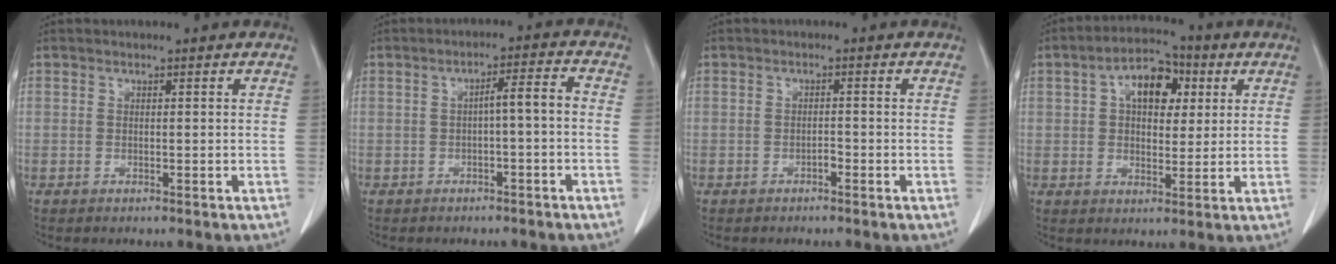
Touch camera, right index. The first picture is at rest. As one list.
[{"total": 3.7, "force": [-0.7, 0.4, 3.6], "torque": [-0.053, 0.018, -0.009]}, {"total": 1.0, "force": [-0.7, 0.3, 0.6], "torque": [-0.011, 0.002, -0.012]}, {"total": 8.8, "force": [2.8, 5.0, 6.7], "torque": [-0.111, 0.027, 0.043]}]